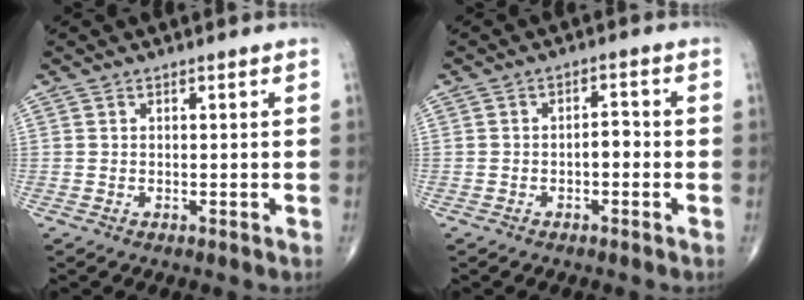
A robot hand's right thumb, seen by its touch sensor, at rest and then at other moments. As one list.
[{"total": 2.7, "force": [-0.8, 1.5, 2.2], "torque": [-0.023, 0.014, -0.016]}]